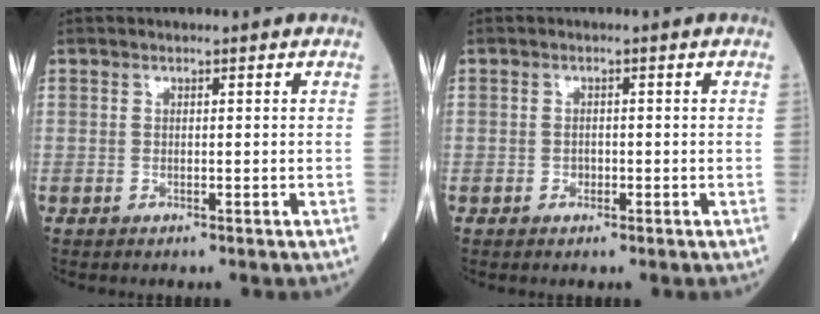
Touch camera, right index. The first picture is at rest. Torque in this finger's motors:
{"motor_torque": [-0.06, -0.02, -0.06, -0.01]}